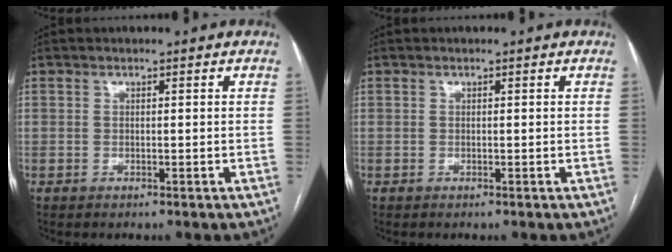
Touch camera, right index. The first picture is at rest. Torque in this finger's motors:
{"motor_torque": [0.07, 0.07, 0.01, 0.00]}